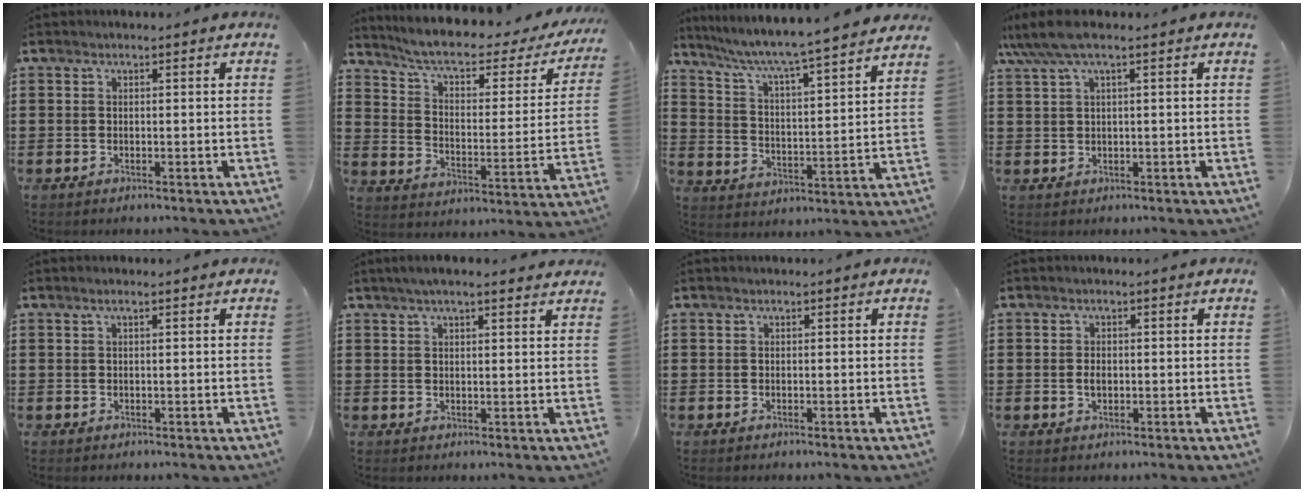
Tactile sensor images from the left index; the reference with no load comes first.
{"total": 5.8, "force": [4.4, 1.3, 3.6], "torque": [-0.090, -0.027, 0.068]}
{"total": 5.1, "force": [4.6, -0.5, 2.3], "torque": [-0.066, -0.042, 0.067]}
{"total": 3.8, "force": [1.6, 0.5, 3.5], "torque": [-0.084, -0.003, 0.024]}
{"total": 0.6, "force": [0.3, 0.0, 0.6], "torque": [-0.011, 0.000, 0.006]}
{"total": 2.9, "force": [2.3, 0.6, 1.7], "torque": [-0.036, 0.008, 0.042]}
{"total": 0.0}
{"total": 1.5, "force": [-0.1, 0.8, 1.3], "torque": [-0.027, 0.003, -0.003]}